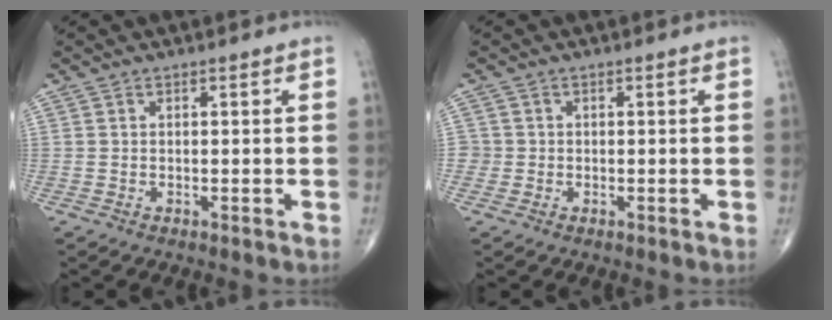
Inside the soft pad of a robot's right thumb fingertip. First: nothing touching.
{"total": 1.7, "force": [-0.3, 1.7, 0.0], "torque": [0.013, 0.007, -0.010]}